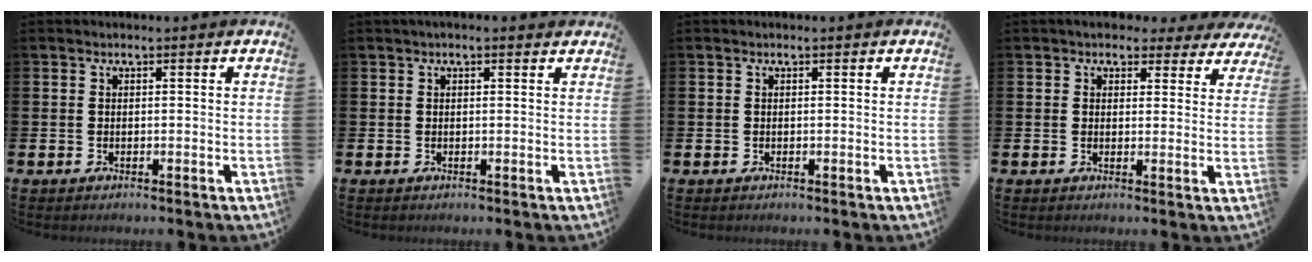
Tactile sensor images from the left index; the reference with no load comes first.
{"total": 0.7, "force": [0.4, 0.2, 0.5], "torque": [-0.001, 0.000, 0.004]}
{"total": 0.0}
{"total": 3.5, "force": [3.0, 1.7, 0.5], "torque": [-0.011, -0.014, 0.050]}